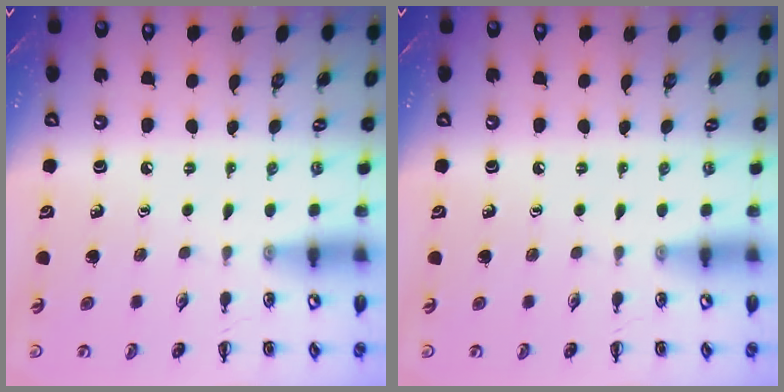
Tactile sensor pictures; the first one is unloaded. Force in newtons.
{"total": 0.0}